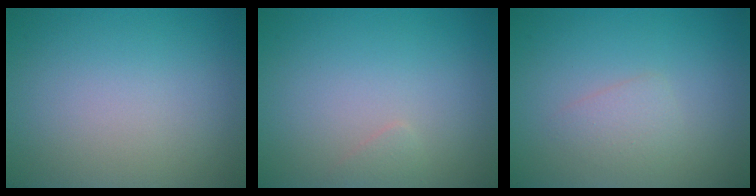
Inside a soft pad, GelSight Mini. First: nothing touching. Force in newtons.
{"total": 0.6, "press": 0.6, "slide": 0.0}
{"total": 1.5, "press": 1.5, "slide": 0.1}